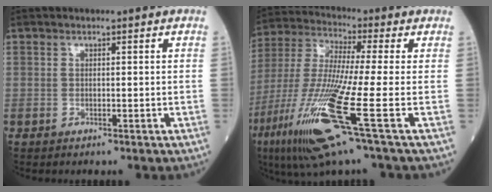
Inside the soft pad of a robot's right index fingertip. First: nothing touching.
{"total": 17.9, "force": [-7.1, -0.2, 16.5], "torque": [-0.369, -0.042, -0.144]}